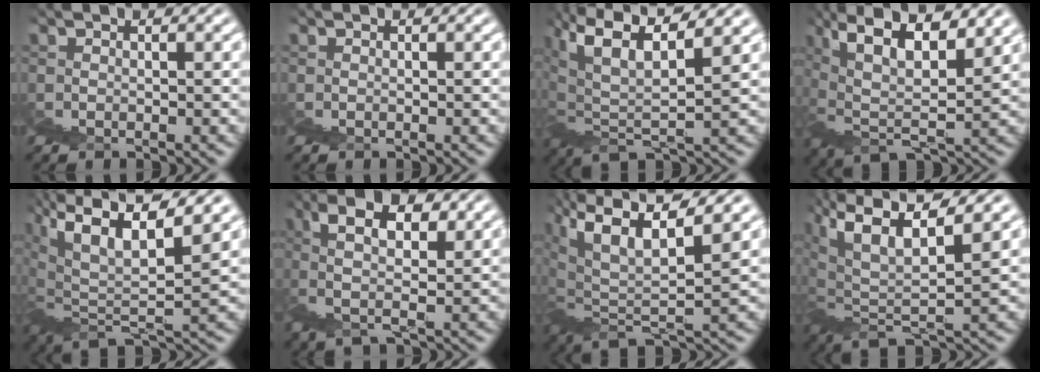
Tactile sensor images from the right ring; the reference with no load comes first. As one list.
[{"total": 0.0}, {"total": 4.5, "force": [2.8, 0.7, 3.4], "torque": [-0.064, 0.010, 0.044]}, {"total": 6.3, "force": [3.9, 1.6, 4.7], "torque": [-0.066, 0.021, 0.057]}, {"total": 4.4, "force": [3.0, 0.0, 3.1], "torque": [-0.057, 0.013, 0.048]}, {"total": 4.1, "force": [3.8, -1.4, 0.4], "torque": [0.036, 0.038, 0.044]}, {"total": 4.2, "force": [3.0, 0.1, 2.9], "torque": [-0.056, 0.013, 0.047]}, {"total": 4.2, "force": [2.9, 0.4, 3.1], "torque": [-0.058, 0.012, 0.045]}]